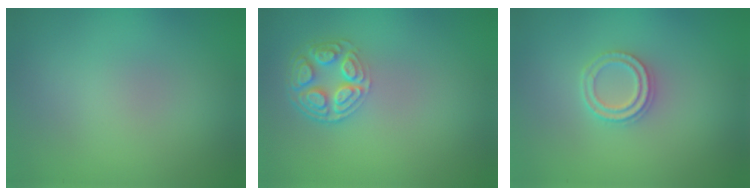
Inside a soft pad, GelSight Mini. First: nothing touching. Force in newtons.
{"total": 4.5, "press": 3.4, "slide": 2.9}
{"total": 2.2, "press": 2.2, "slide": 0.5}